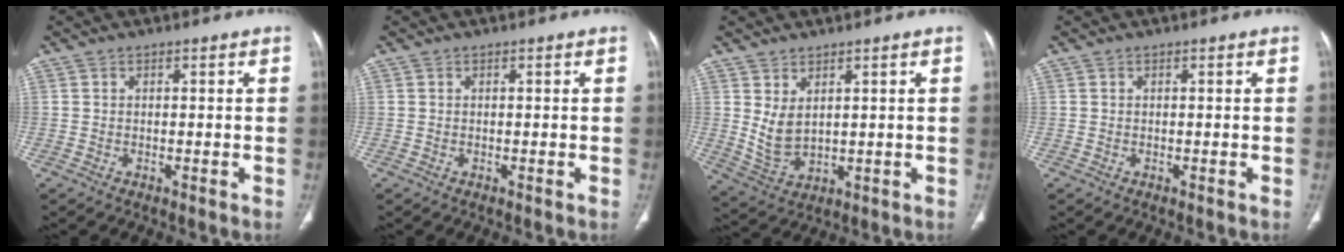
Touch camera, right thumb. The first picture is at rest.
{"total": 0.0}
{"total": 5.6, "force": [1.8, 3.1, 4.2], "torque": [-0.075, -0.020, 0.053]}
{"total": 0.0}